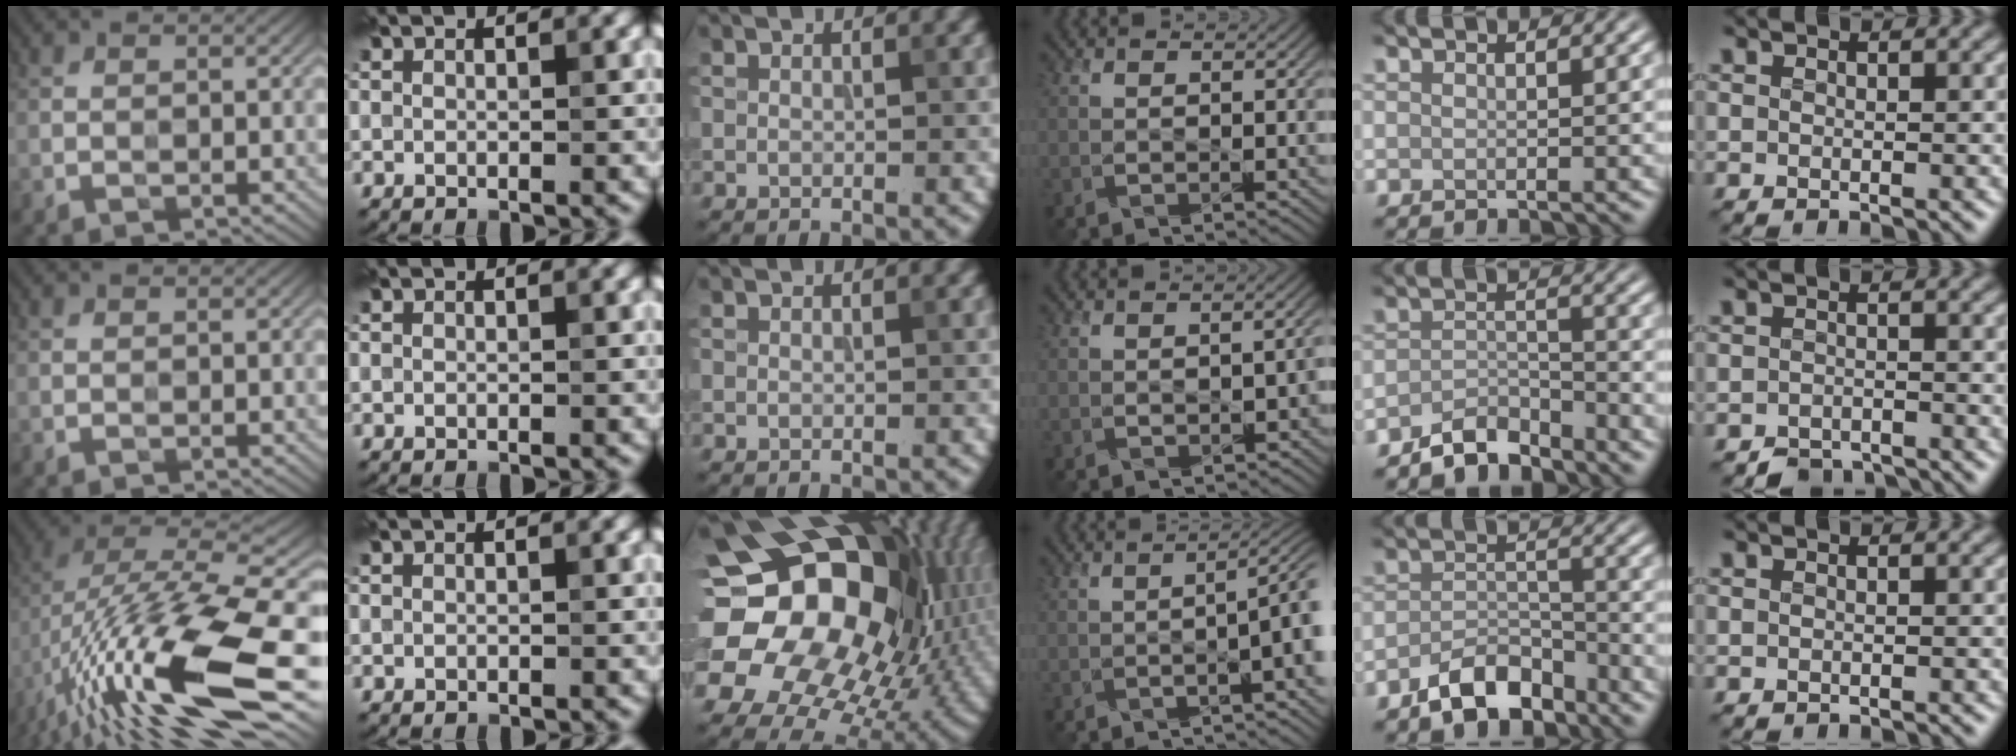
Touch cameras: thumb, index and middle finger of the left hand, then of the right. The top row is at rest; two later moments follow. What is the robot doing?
{"motion": "wipe", "object": "bowl"}